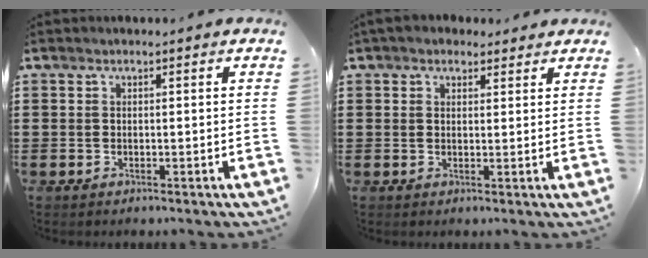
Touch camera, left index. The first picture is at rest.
{"total": 2.4, "force": [1.9, 1.4, 0.7], "torque": [-0.019, 0.007, 0.035]}